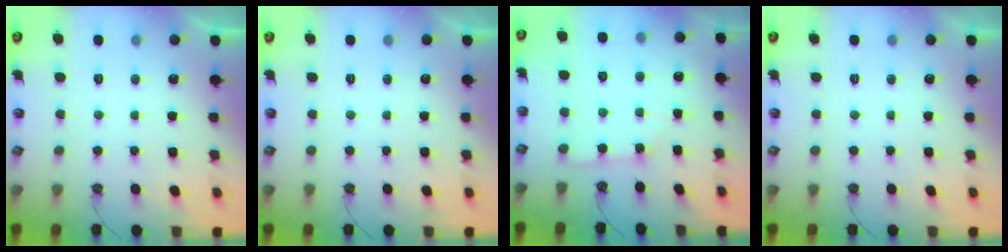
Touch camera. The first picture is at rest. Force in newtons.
{"total": 0.0}
{"total": 2.2, "press": 2.1, "slide": 0.3}
{"total": 0.0}